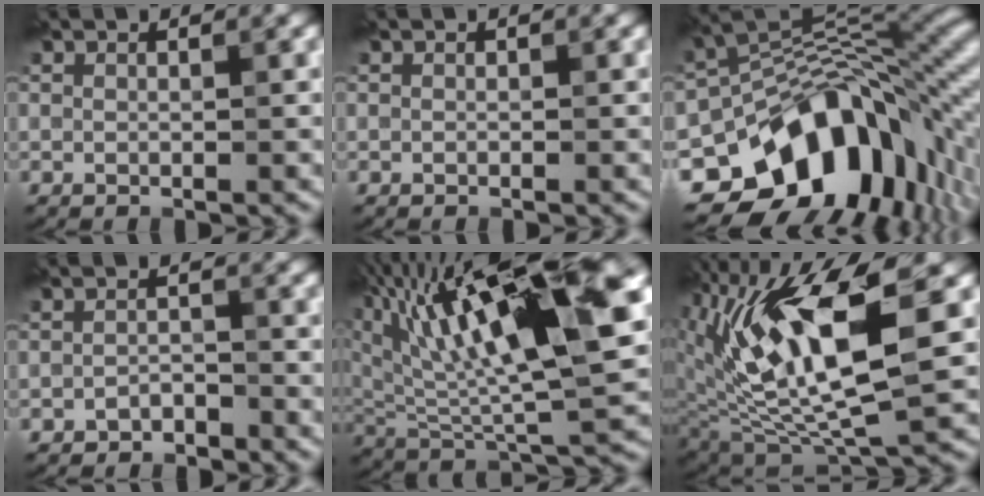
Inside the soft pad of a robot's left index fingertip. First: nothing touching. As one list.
[{"total": 0.0}, {"total": 14.9, "force": [-6.7, 9.3, 9.5], "torque": [-0.137, 0.001, -0.114]}, {"total": 1.5, "force": [-1.3, 0.7, 0.3], "torque": [-0.003, 0.006, -0.024]}, {"total": 15.3, "force": [5.1, 4.6, 13.7], "torque": [-0.225, 0.018, 0.080]}, {"total": 11.5, "force": [2.6, 4.6, 10.2], "torque": [-0.197, -0.005, 0.045]}]